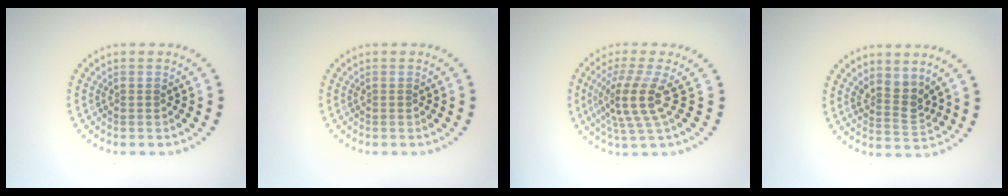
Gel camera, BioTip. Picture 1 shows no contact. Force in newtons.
{"total": 0.0}
{"total": 4.1, "press": 3.0, "slide": 2.8}
{"total": 2.5, "press": 1.9, "slide": 1.6}